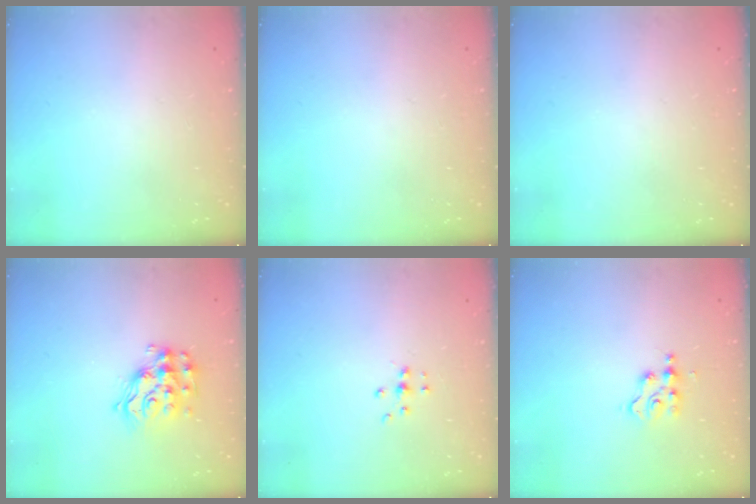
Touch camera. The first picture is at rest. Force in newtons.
{"total": 0.0}
{"total": 0.0}
{"total": 13.4, "press": 13.4, "slide": 0.9}
{"total": 5.7, "press": 5.7, "slide": 0.7}
{"total": 2.7, "press": 2.6, "slide": 0.3}